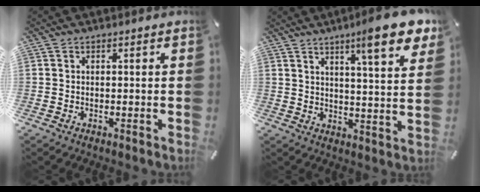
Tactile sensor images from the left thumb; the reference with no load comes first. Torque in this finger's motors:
{"motor_torque": [2.21, 1.52, 1.35, -1.42, 0.35]}